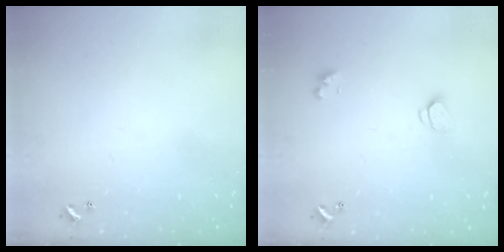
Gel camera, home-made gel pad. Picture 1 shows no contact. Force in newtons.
{"total": 1.6, "press": 1.6, "slide": 0.3}